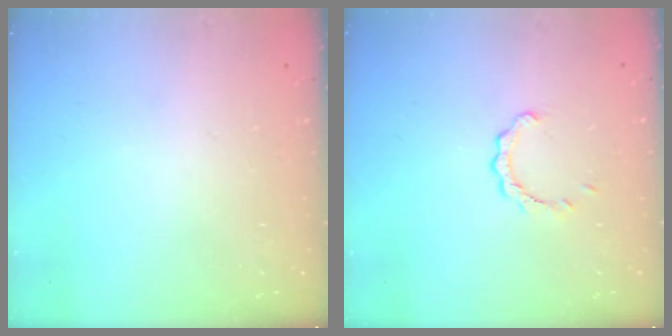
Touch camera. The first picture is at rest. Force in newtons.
{"total": 2.7, "press": 2.7, "slide": 0.3}